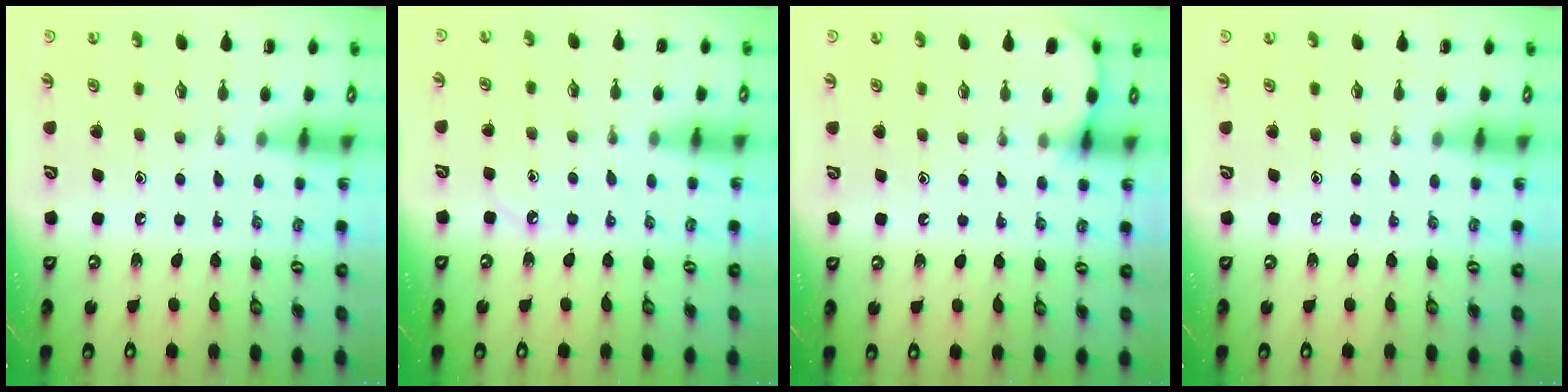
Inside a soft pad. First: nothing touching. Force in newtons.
{"total": 3.7, "press": 3.7, "slide": 0.5}
{"total": 4.2, "press": 4.2, "slide": 0.4}
{"total": 0.0}